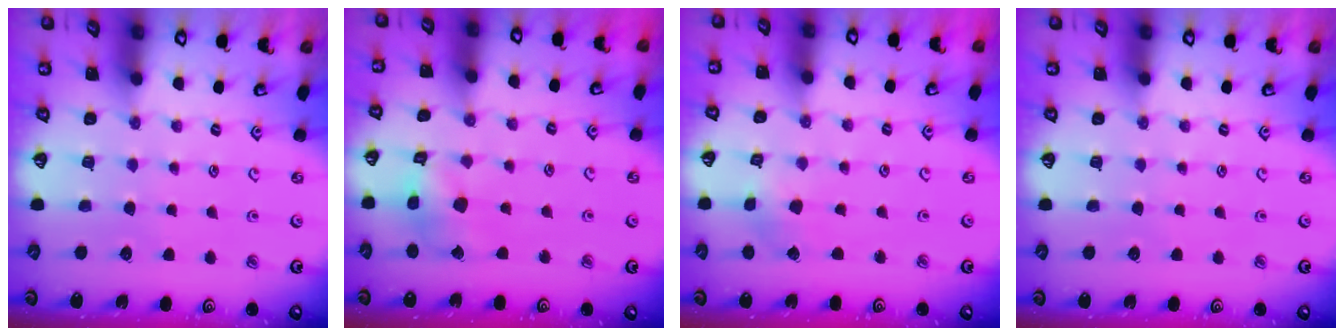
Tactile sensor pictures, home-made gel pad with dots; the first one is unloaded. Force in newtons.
{"total": 9.4, "press": 9.3, "slide": 1.0}
{"total": 1.9, "press": 1.9, "slide": 0.2}
{"total": 0.0}